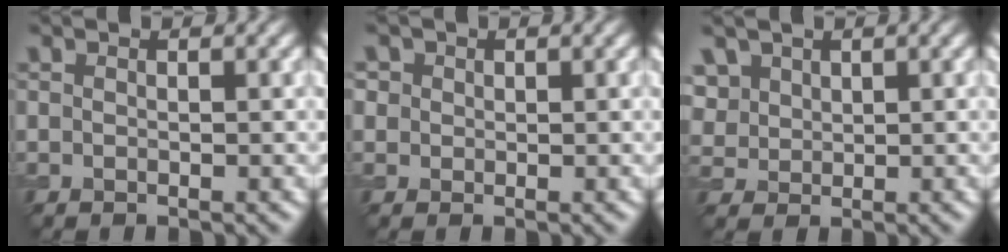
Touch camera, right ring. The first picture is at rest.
{"total": 2.1, "force": [0.9, 1.7, 0.7], "torque": [-0.020, 0.002, 0.013]}
{"total": 3.6, "force": [1.9, 2.6, 1.5], "torque": [-0.058, 0.008, 0.052]}